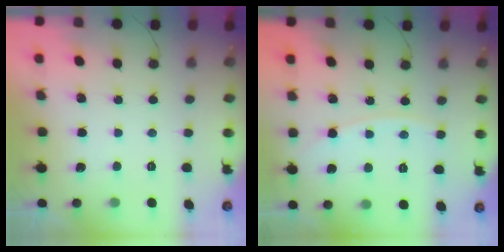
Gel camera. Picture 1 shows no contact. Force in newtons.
{"total": 5.4, "press": 5.4, "slide": 0.4}